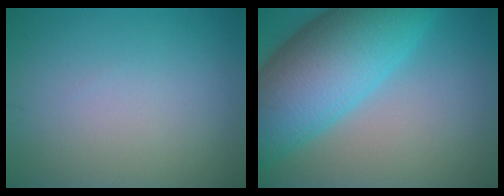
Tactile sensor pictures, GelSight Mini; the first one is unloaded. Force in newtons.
{"total": 13.3, "press": 13.3, "slide": 0.4}